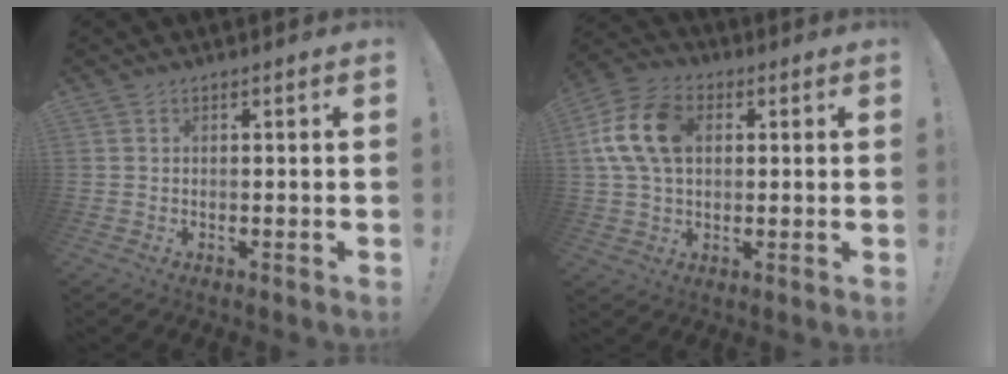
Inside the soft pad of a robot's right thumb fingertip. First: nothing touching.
{"total": 14.9, "force": [2.9, 10.2, 10.4], "torque": [-0.201, 0.010, 0.058]}